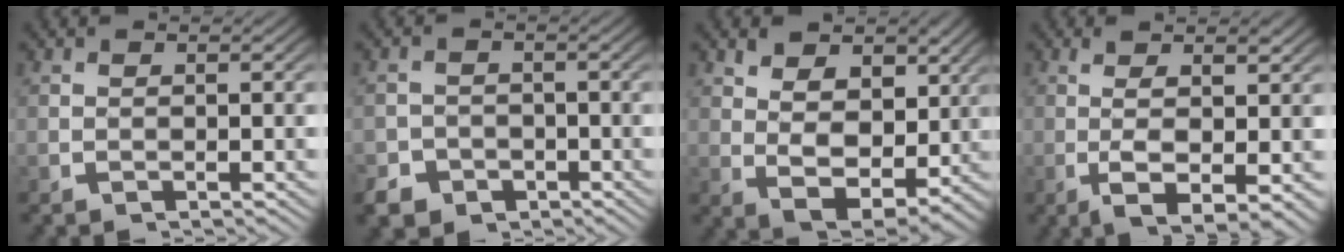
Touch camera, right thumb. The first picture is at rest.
{"total": 5.5, "force": [-3.7, 3.8, 1.3], "torque": [-0.015, -0.029, -0.057]}
{"total": 8.0, "force": [1.2, 5.9, 5.4], "torque": [-0.112, -0.045, 0.033]}
{"total": 6.0, "force": [-1.1, 2.8, 5.2], "torque": [-0.106, -0.029, -0.002]}